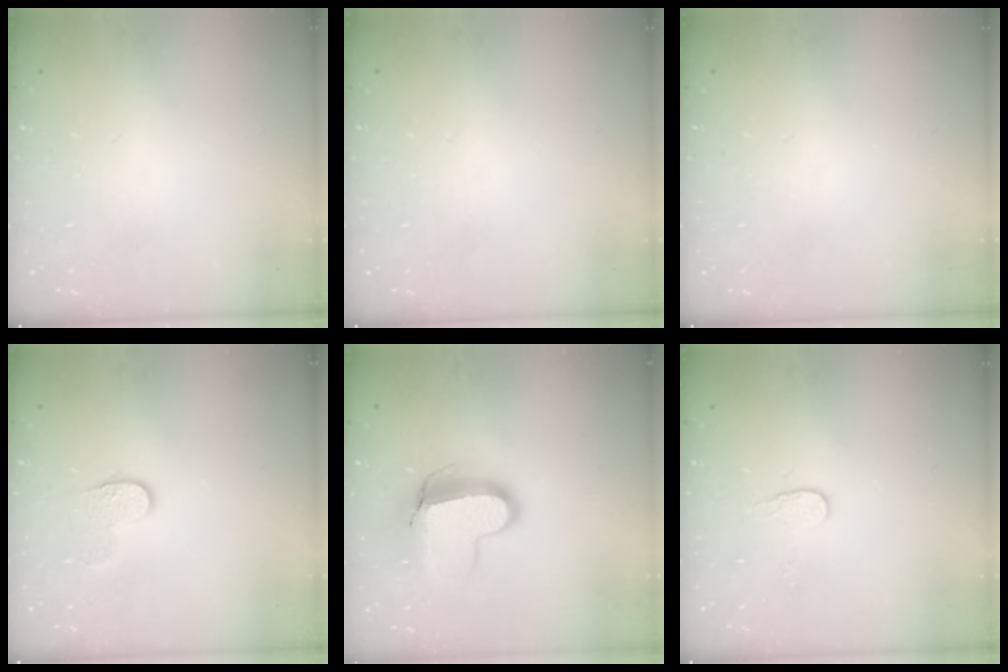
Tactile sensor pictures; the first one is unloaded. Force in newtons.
{"total": 0.0}
{"total": 0.0}
{"total": 6.0, "press": 6.0, "slide": 0.5}
{"total": 12.7, "press": 12.6, "slide": 1.1}
{"total": 3.8, "press": 3.8, "slide": 0.3}